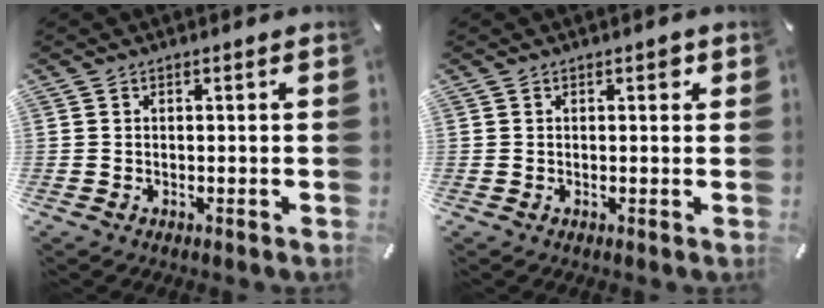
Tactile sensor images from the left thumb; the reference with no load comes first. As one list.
[{"total": 1.2, "force": [0.5, 0.8, 0.8], "torque": [0.000, -0.001, 0.004]}]